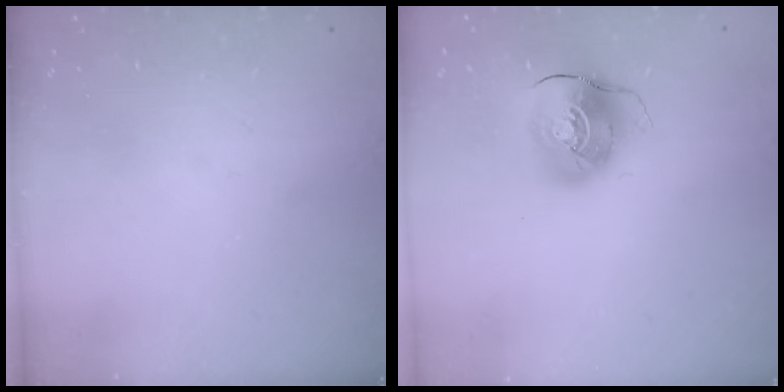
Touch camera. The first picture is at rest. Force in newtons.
{"total": 10.2, "press": 10.1, "slide": 1.3}